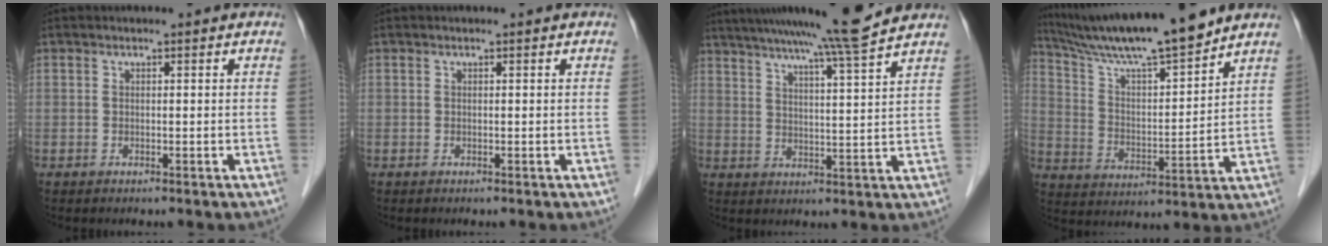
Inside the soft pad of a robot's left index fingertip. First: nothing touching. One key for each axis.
{"total": 0.0}
{"total": 13.2, "fx": 11.3, "fy": -1.8, "fz": 6.6, "tx": -0.113, "ty": -0.007, "tz": 0.161}
{"total": 15.0, "fx": 13.1, "fy": -0.3, "fz": 7.3, "tx": -0.133, "ty": -0.001, "tz": 0.229}